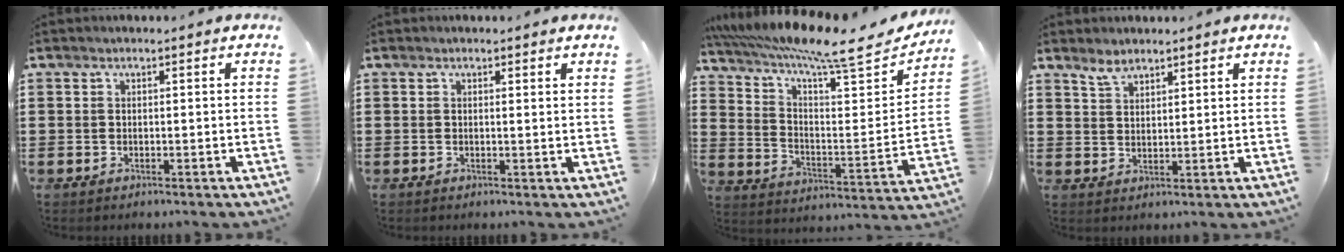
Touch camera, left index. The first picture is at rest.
{"total": 0.7, "force": [0.6, 0.0, 0.4], "torque": [-0.002, -0.005, 0.010]}
{"total": 9.7, "force": [8.0, 0.7, 5.4], "torque": [-0.121, -0.062, 0.129]}
{"total": 2.9, "force": [2.6, 1.0, 0.7], "torque": [-0.021, 0.001, 0.051]}